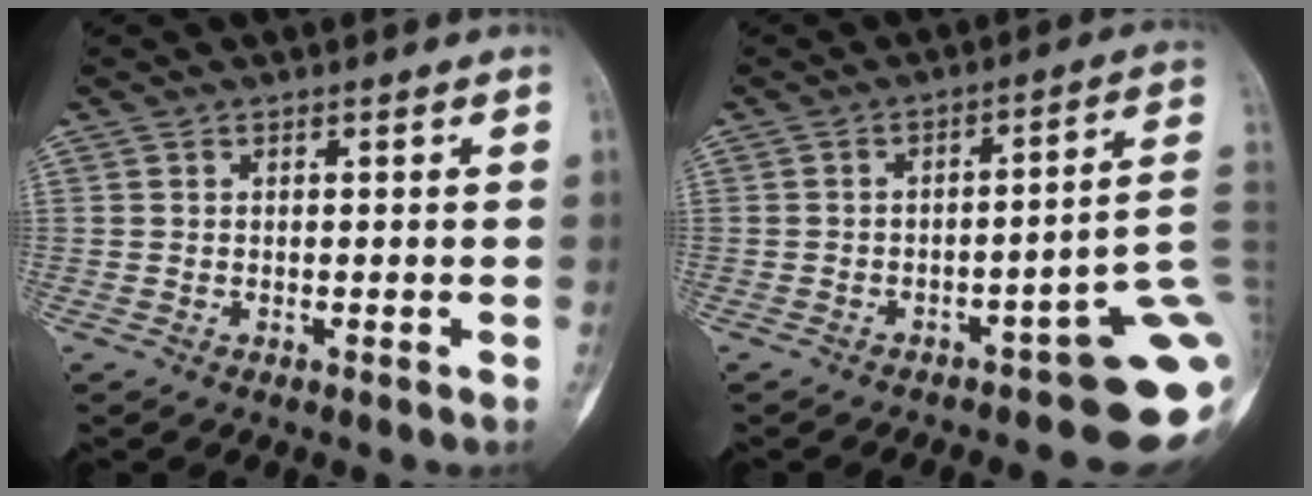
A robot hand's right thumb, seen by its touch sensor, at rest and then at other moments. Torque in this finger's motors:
{"motor_torque": [2.77, 1.93, 1.31, -1.45, 0.08]}